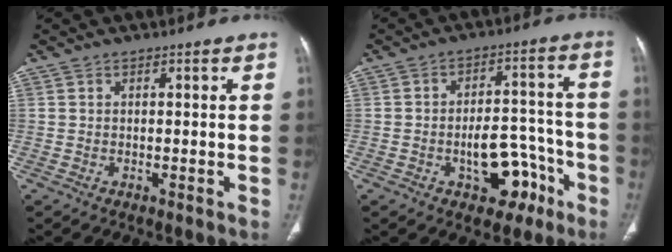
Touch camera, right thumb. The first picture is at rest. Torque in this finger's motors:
{"motor_torque": [2.99, 2.02, 1.73, -1.03, 0.49]}